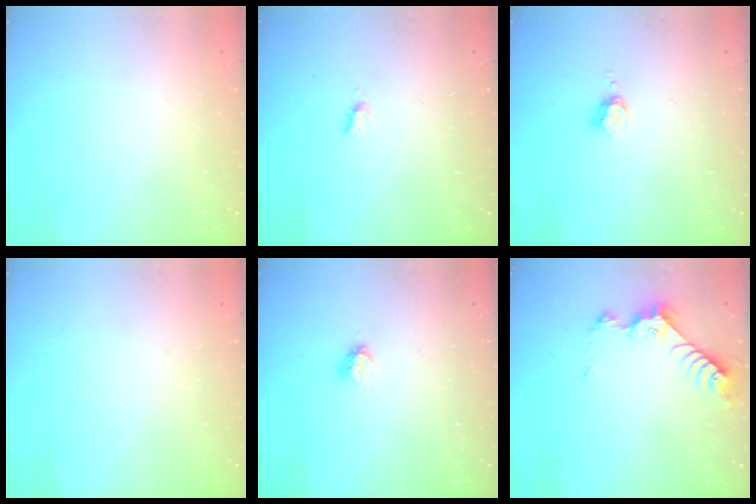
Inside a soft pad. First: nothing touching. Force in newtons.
{"total": 2.4, "press": 2.4, "slide": 0.4}
{"total": 3.2, "press": 3.2, "slide": 0.3}
{"total": 0.0}
{"total": 3.0, "press": 3.0, "slide": 0.2}
{"total": 7.7, "press": 7.6, "slide": 0.5}